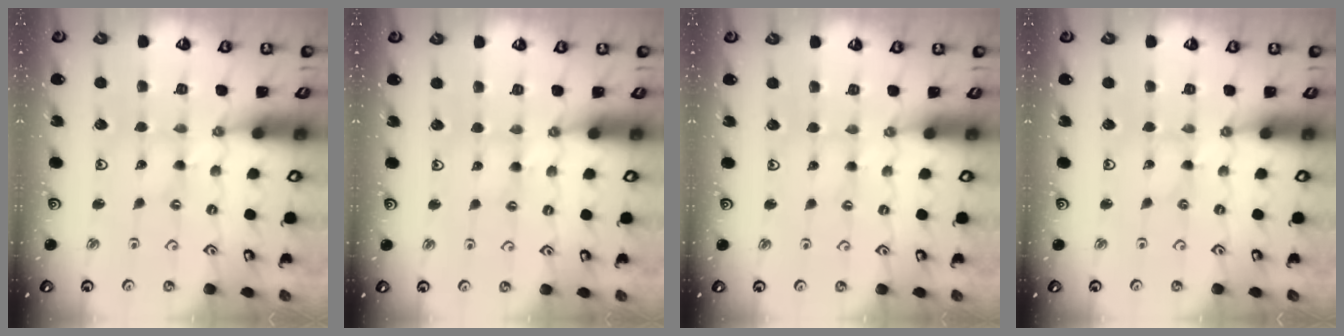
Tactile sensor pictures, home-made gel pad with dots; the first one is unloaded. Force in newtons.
{"total": 2.2, "press": 2.1, "slide": 0.4}
{"total": 1.4, "press": 1.4, "slide": 0.3}
{"total": 0.0}